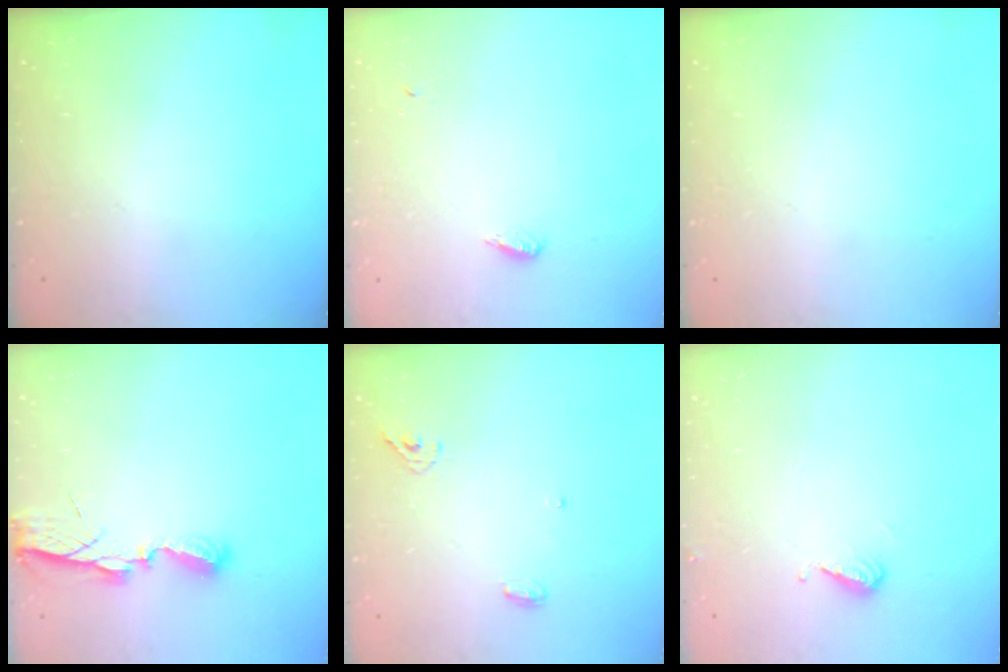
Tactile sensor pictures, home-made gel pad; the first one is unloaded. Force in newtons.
{"total": 3.1, "press": 3.0, "slide": 0.7}
{"total": 0.0}
{"total": 6.2, "press": 6.2, "slide": 0.0}
{"total": 5.1, "press": 5.0, "slide": 1.1}
{"total": 6.2, "press": 6.2, "slide": 0.8}